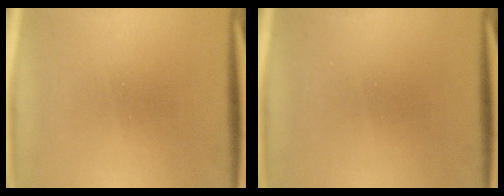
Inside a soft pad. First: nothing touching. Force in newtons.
{"total": 0.0}